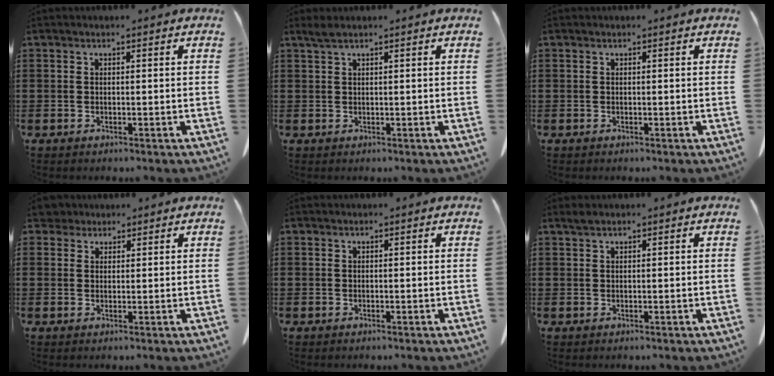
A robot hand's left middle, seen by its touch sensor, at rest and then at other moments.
{"total": 1.4, "force": [1.0, 0.0, 0.9], "torque": [-0.021, -0.002, 0.020]}
{"total": 0.0}
{"total": 2.8, "force": [2.4, 1.3, 0.6], "torque": [-0.022, 0.004, 0.047]}
{"total": 0.0}
{"total": 0.8, "force": [0.6, 0.1, 0.5], "torque": [-0.012, -0.001, 0.013]}